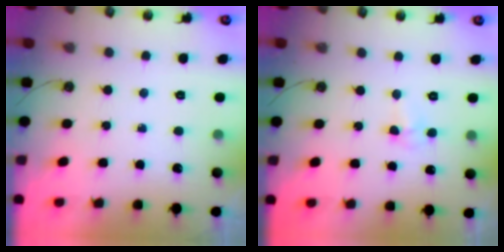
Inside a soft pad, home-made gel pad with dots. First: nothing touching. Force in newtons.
{"total": 3.3, "press": 3.3, "slide": 0.7}